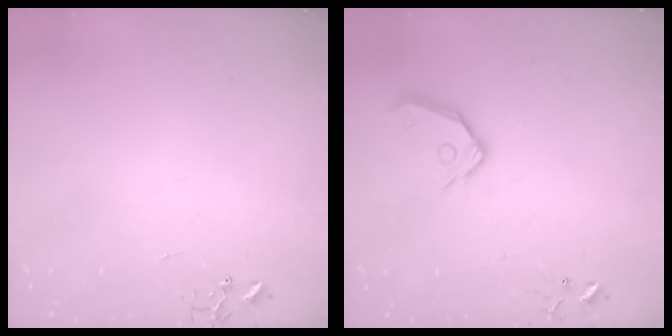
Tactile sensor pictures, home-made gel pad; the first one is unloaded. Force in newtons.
{"total": 11.5, "press": 11.4, "slide": 1.7}